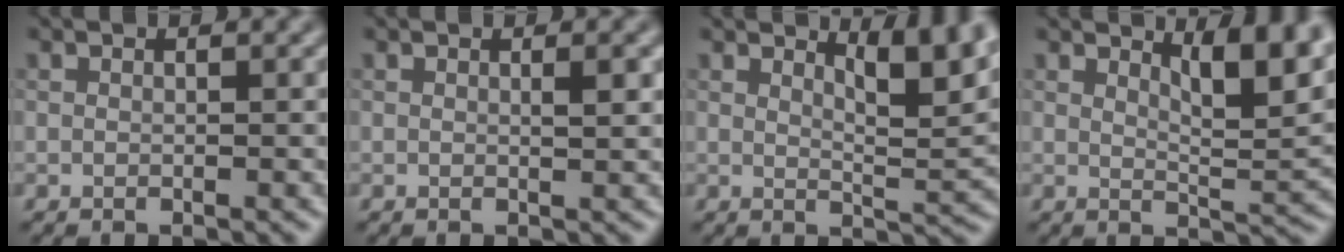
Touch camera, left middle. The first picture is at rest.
{"total": 1.1, "force": [0.3, 0.2, 1.1], "torque": [-0.017, 0.000, 0.003]}
{"total": 5.0, "force": [2.9, 1.2, 3.8], "torque": [-0.053, -0.004, 0.044]}
{"total": 5.7, "force": [3.1, 1.5, 4.5], "torque": [-0.060, -0.004, 0.049]}